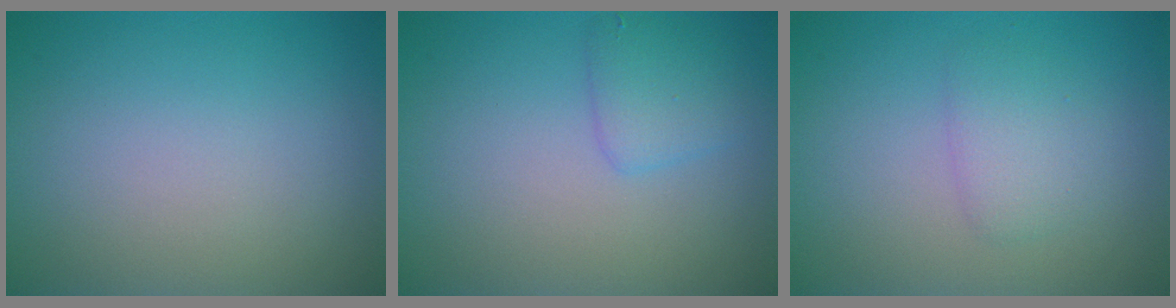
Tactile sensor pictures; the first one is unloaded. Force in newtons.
{"total": 2.0, "press": 2.0, "slide": 0.0}
{"total": 2.1, "press": 2.1, "slide": 0.1}